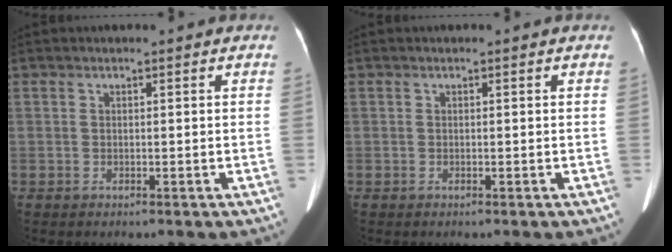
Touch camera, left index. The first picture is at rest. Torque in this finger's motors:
{"motor_torque": [0.02, 0.04, 0.00, 0.00]}